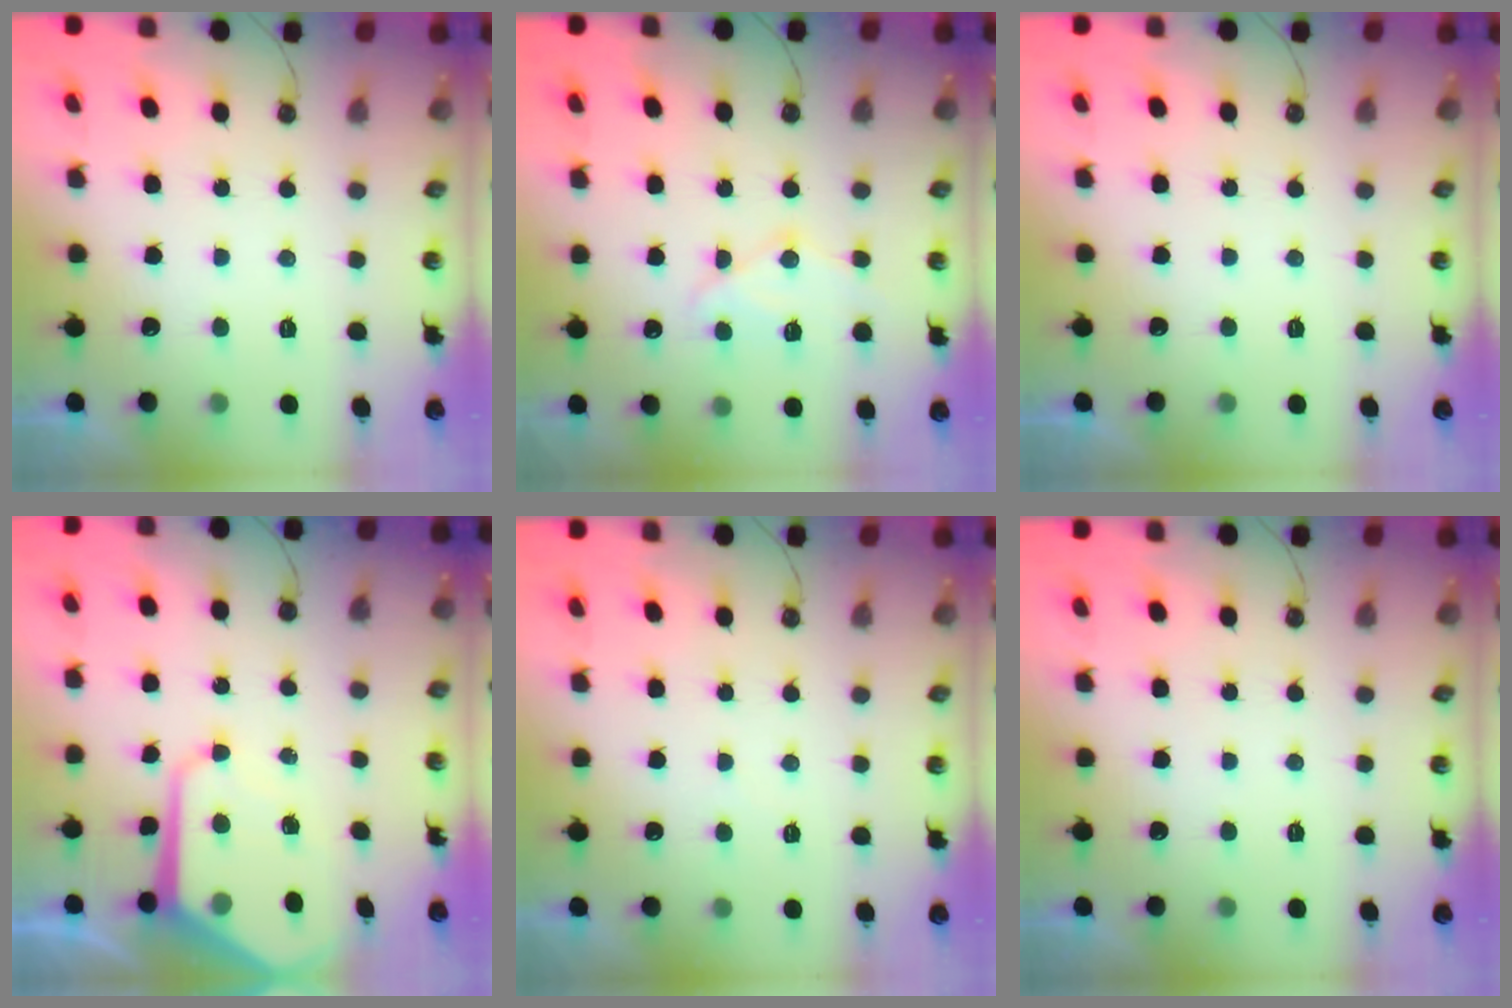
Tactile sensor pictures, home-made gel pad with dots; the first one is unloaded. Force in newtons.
{"total": 11.5, "press": 11.5, "slide": 0.7}
{"total": 0.0}
{"total": 9.7, "press": 9.7, "slide": 0.7}
{"total": 2.3, "press": 2.3, "slide": 0.4}
{"total": 0.0}